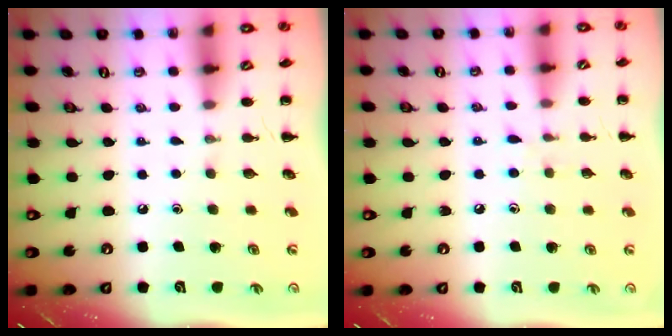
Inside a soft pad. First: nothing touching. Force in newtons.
{"total": 4.2, "press": 3.8, "slide": 1.9}